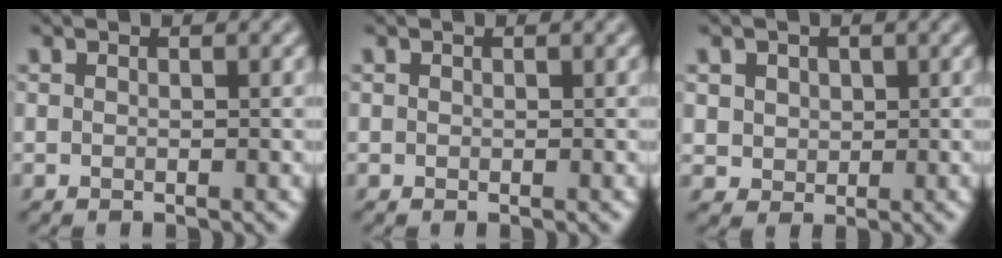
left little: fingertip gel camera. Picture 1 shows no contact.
{"total": 0.0}
{"total": 3.2, "force": [1.2, 2.7, 1.2], "torque": [-0.037, 0.004, 0.025]}